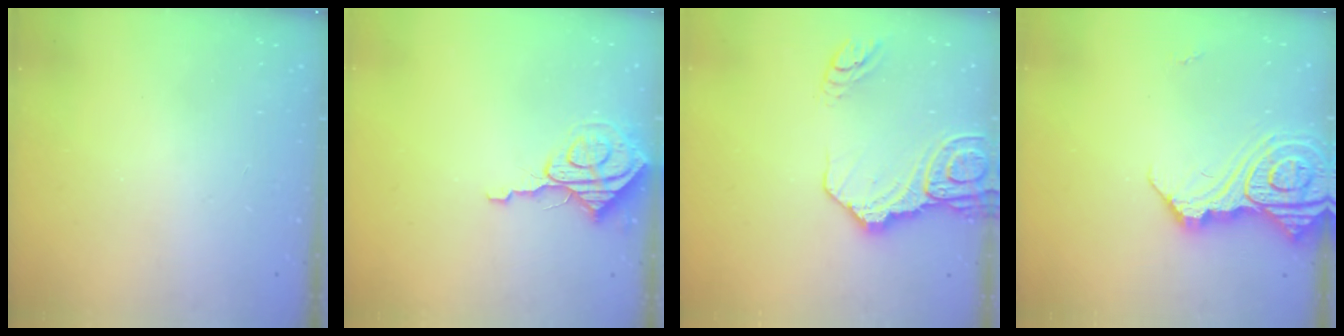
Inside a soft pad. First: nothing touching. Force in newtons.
{"total": 8.1, "press": 8.1, "slide": 0.7}
{"total": 16.0, "press": 15.9, "slide": 1.8}
{"total": 15.5, "press": 15.4, "slide": 1.7}